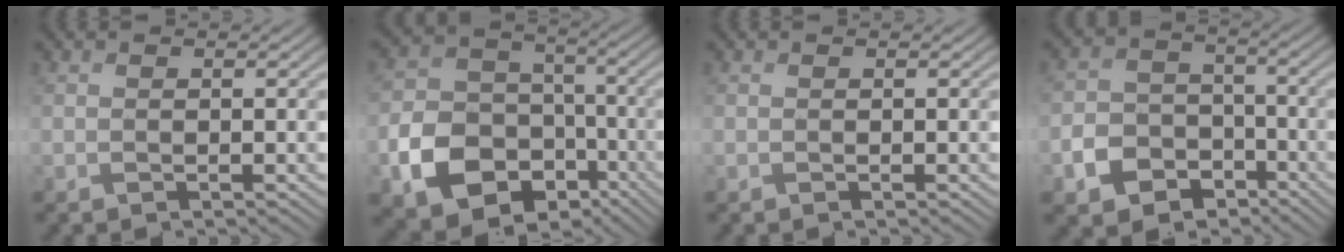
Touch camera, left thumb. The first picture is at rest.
{"total": 12.4, "force": [-5.2, 9.4, 6.2], "torque": [-0.149, -0.036, -0.092]}
{"total": 0.0}
{"total": 7.5, "force": [-4.1, 5.5, 3.0], "torque": [-0.072, -0.013, -0.082]}